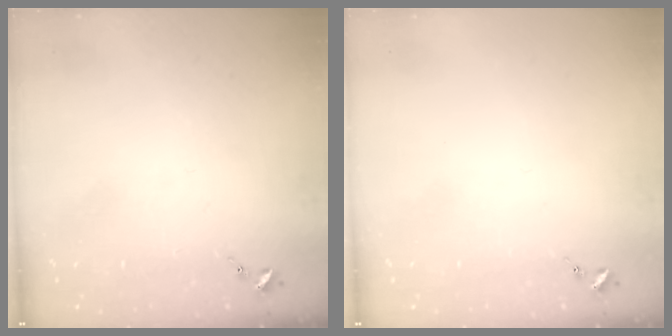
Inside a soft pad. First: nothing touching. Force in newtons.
{"total": 0.0}